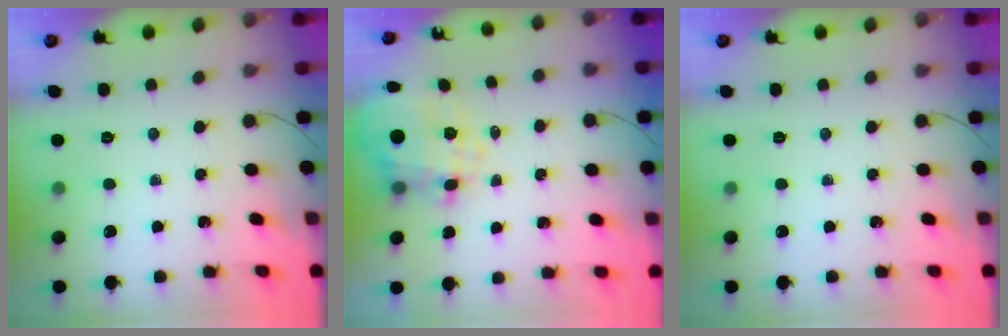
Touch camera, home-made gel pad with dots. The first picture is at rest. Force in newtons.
{"total": 8.9, "press": 8.6, "slide": 2.2}
{"total": 0.0}